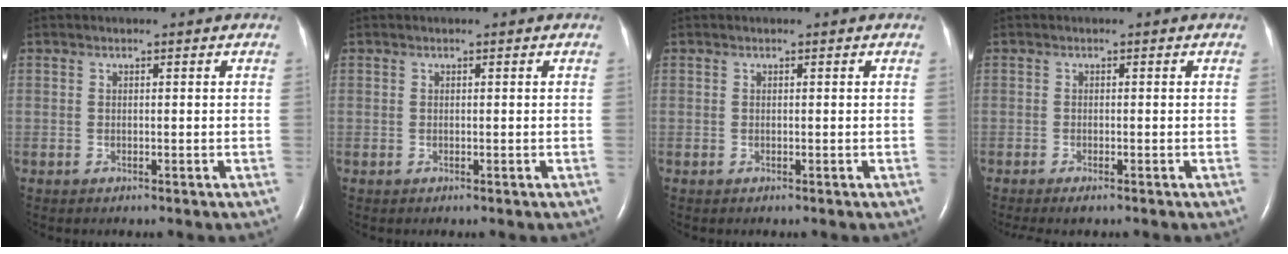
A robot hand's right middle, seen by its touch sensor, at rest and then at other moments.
{"total": 0.0}
{"total": 0.0}
{"total": 1.8, "force": [-1.3, 0.2, 1.2], "torque": [-0.022, -0.007, -0.021]}